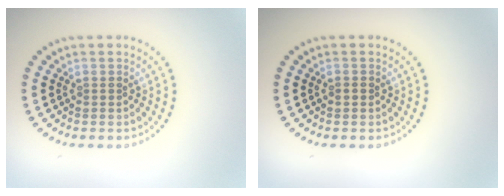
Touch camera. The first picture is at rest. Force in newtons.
{"total": 0.7, "press": 0.7, "slide": 0.1}